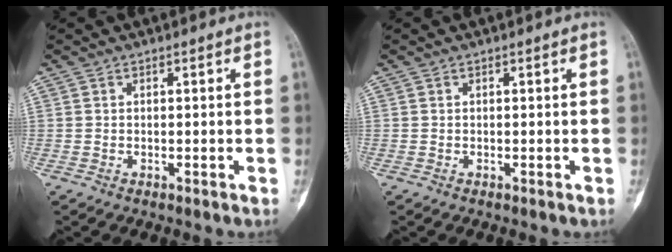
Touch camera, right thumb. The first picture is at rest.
{"total": 0.0}